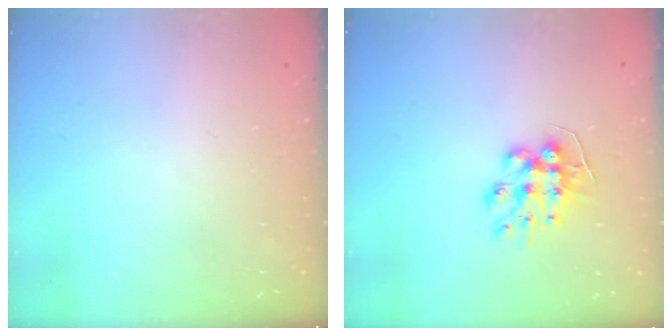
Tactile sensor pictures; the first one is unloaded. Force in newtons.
{"total": 9.6, "press": 9.5, "slide": 0.9}